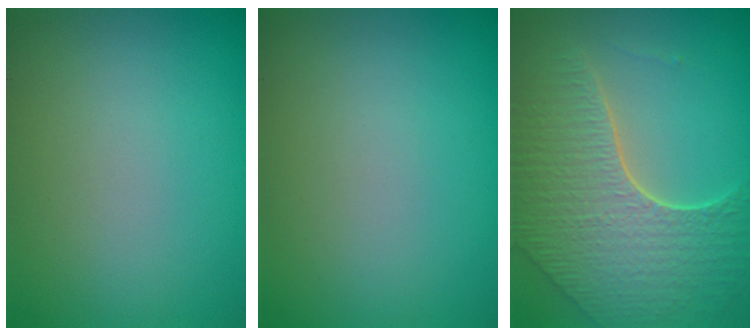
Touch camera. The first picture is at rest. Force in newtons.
{"total": 0.0}
{"total": 7.6, "press": 5.5, "slide": 5.2}